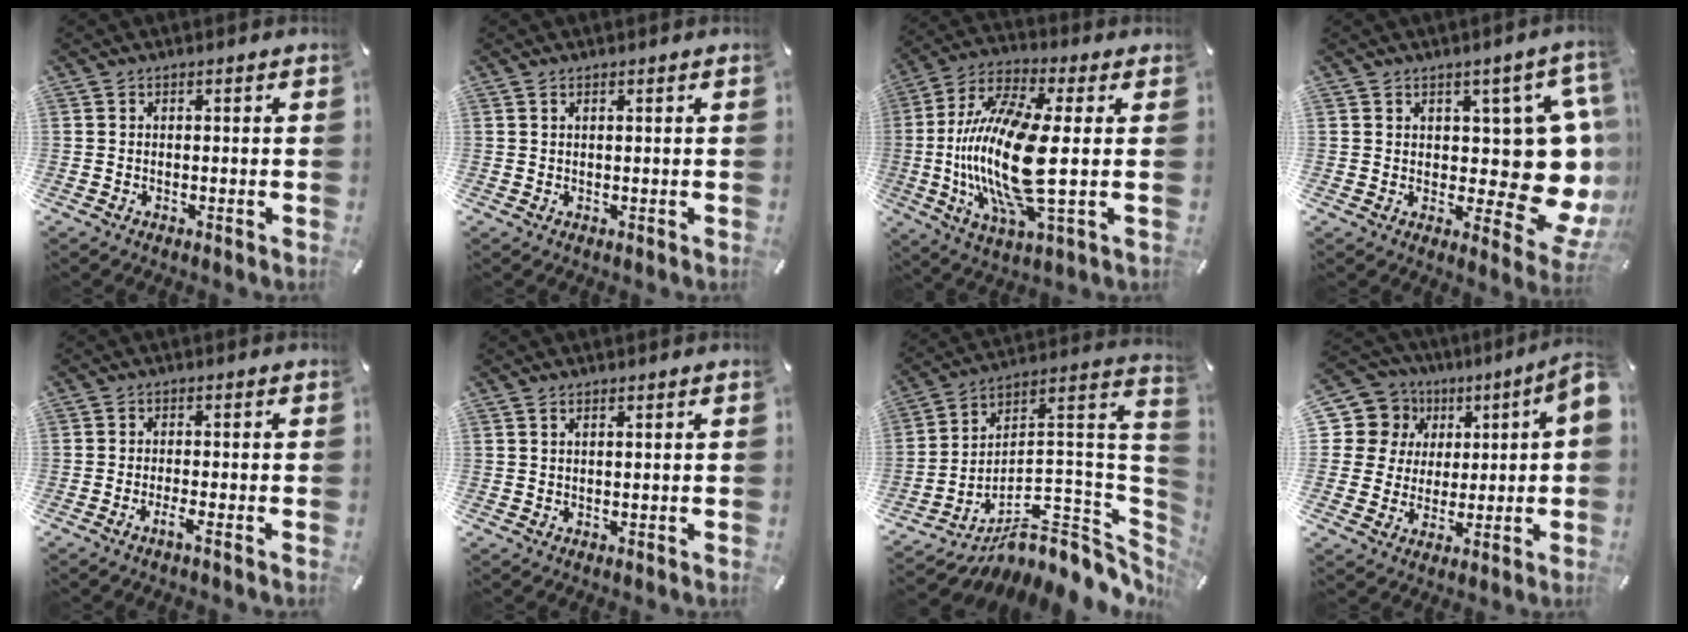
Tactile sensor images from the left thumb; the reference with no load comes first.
{"total": 0.7, "force": [0.4, 0.0, 0.6], "torque": [-0.011, -0.002, 0.007]}
{"total": 20.4, "force": [0.0, 5.2, 19.7], "torque": [-0.432, -0.033, -0.010]}
{"total": 17.0, "force": [2.6, 8.5, 14.6], "torque": [-0.178, -0.037, 0.057]}
{"total": 2.6, "force": [-1.5, 0.1, 2.1], "torque": [-0.034, -0.001, -0.025]}
{"total": 0.9, "force": [0.6, -0.1, 0.7], "torque": [-0.014, -0.002, 0.012]}
{"total": 10.6, "force": [-7.2, 5.1, 5.8], "torque": [-0.012, -0.047, -0.116]}
{"total": 12.2, "force": [2.8, 11.1, 4.2], "torque": [-0.070, -0.011, 0.059]}